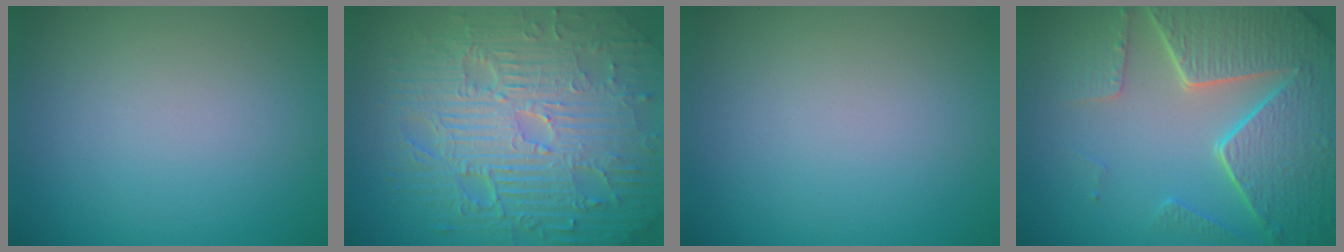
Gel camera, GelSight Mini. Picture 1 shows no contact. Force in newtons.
{"total": 11.4, "press": 7.4, "slide": 8.7}
{"total": 0.0}
{"total": 8.3, "press": 5.9, "slide": 5.8}